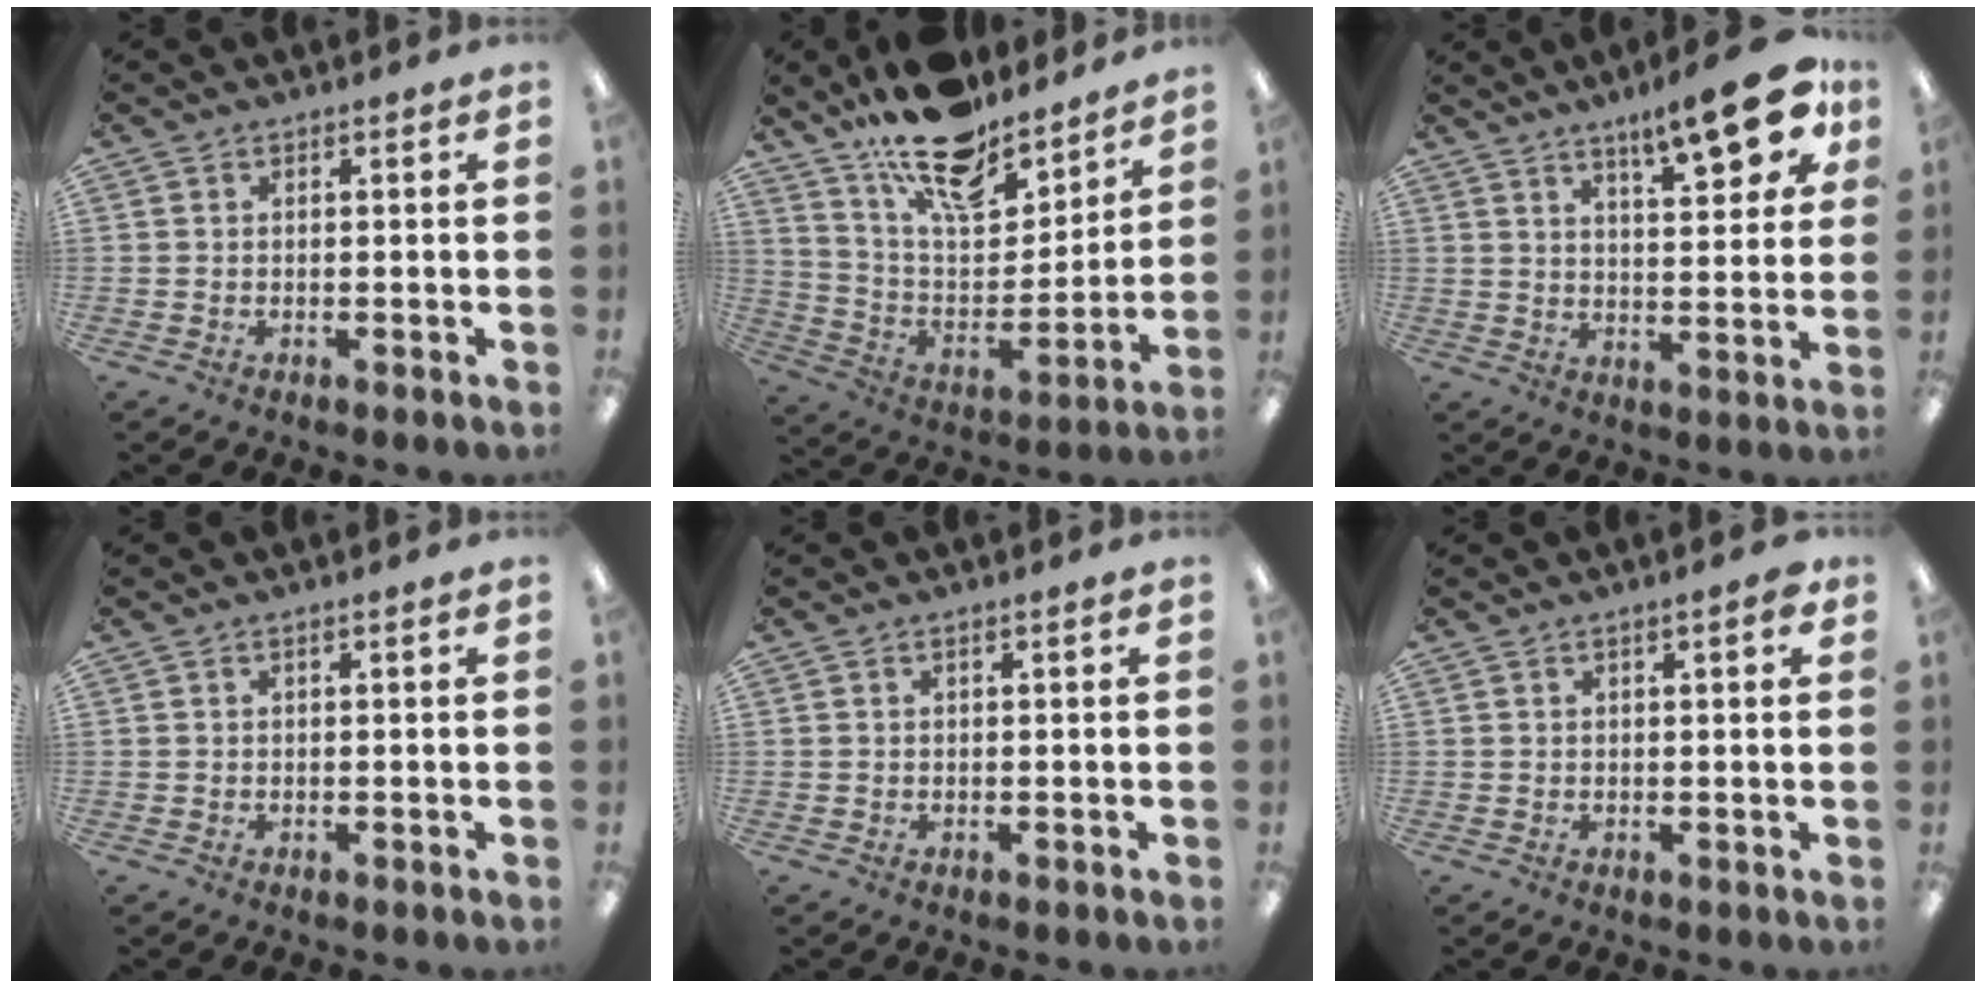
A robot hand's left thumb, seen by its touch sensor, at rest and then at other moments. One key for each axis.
{"total": 18.7, "fx": 14.9, "fy": 7.5, "fz": 8.6, "tx": -0.153, "ty": -0.100, "tz": 0.260}
{"total": 14.5, "fx": 9.4, "fy": 3.8, "fz": 10.4, "tx": -0.147, "ty": -0.047, "tz": 0.147}
{"total": 0.0}
{"total": 0.0}
{"total": 2.7, "fx": 1.3, "fy": 0.6, "fz": 2.3, "tx": -0.038, "ty": 0.001, "tz": 0.019}